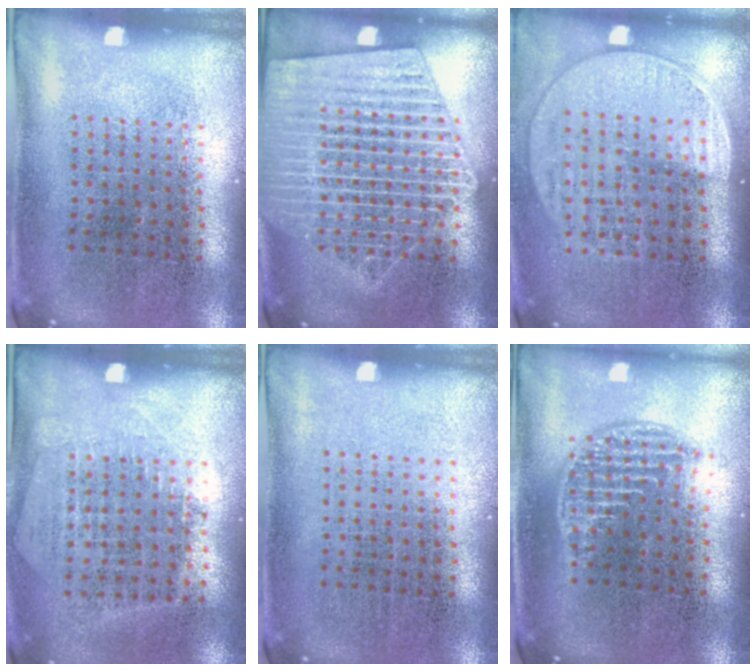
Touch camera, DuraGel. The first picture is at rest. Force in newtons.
{"total": 3.8, "press": 3.8, "slide": 0.4}
{"total": 1.5, "press": 1.3, "slide": 0.8}
{"total": 1.2, "press": 1.1, "slide": 0.5}
{"total": 0.0}
{"total": 1.2, "press": 1.1, "slide": 0.6}